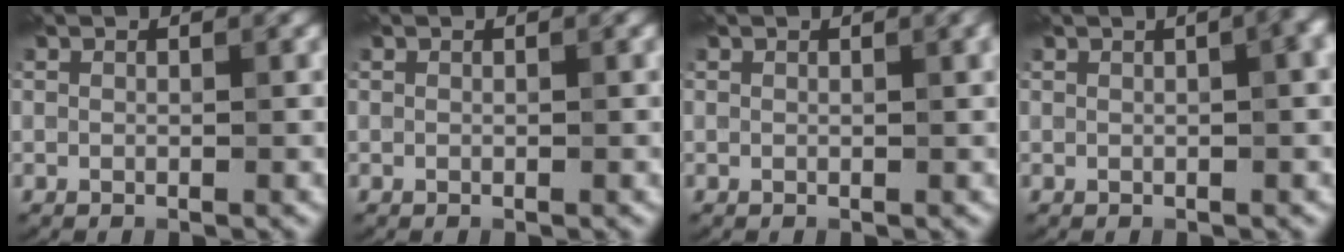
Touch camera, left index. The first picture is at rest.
{"total": 0.0}
{"total": 1.3, "force": [0.5, 0.3, 1.1], "torque": [-0.010, 0.006, 0.005]}
{"total": 4.7, "force": [1.2, 2.1, 4.0], "torque": [-0.019, 0.028, 0.004]}